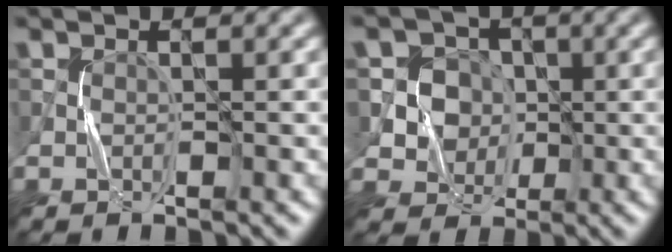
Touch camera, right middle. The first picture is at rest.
{"total": 7.5, "force": [0.5, 6.9, 3.1], "torque": [-0.075, 0.032, -0.004]}